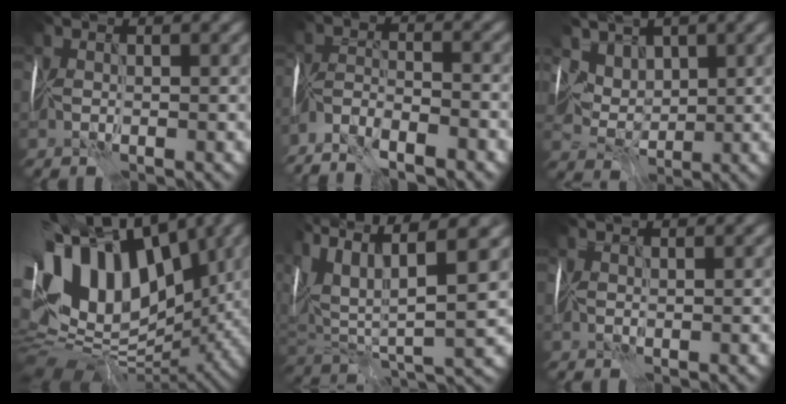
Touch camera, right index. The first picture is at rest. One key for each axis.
{"total": 6.5, "fx": -5.3, "fy": 2.2, "fz": 3.1, "tx": -0.054, "ty": -0.004, "tz": -0.100}
{"total": 5.2, "fx": 3.1, "fy": 3.7, "fz": 1.8, "tx": -0.051, "ty": -0.014, "tz": 0.066}
{"total": 17.2, "fx": 3.0, "fy": 10.9, "fz": 12.9, "tx": -0.233, "ty": 0.015, "tz": 0.060}
{"total": 13.8, "fx": 6.8, "fy": 4.9, "fz": 10.9, "tx": -0.237, "ty": 0.031, "tz": 0.128}
{"total": 1.1, "fx": 1.0, "fy": 0.4, "fz": 0.3, "tx": -0.007, "ty": 0.009, "tz": 0.018}